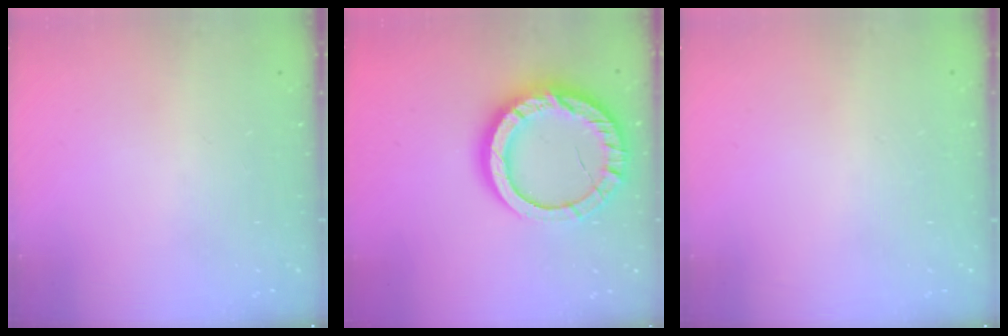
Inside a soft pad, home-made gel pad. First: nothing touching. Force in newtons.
{"total": 18.3, "press": 18.2, "slide": 1.7}
{"total": 2.6, "press": 2.6, "slide": 0.2}